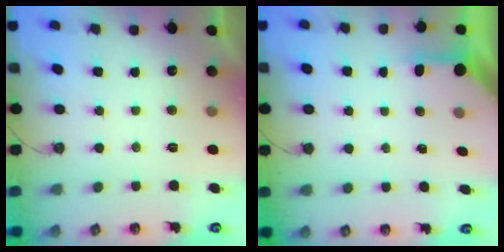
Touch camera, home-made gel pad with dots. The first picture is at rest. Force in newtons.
{"total": 3.7, "press": 3.7, "slide": 0.3}